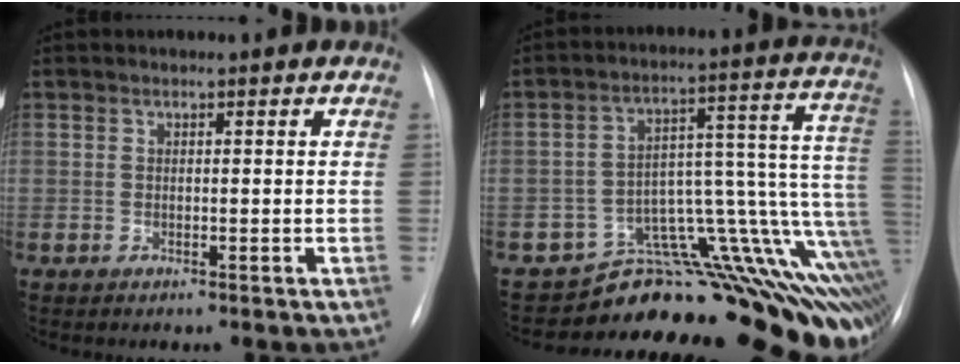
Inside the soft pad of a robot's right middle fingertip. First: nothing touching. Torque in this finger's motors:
{"motor_torque": [1.01, -1.13, 0.31, 0.03]}